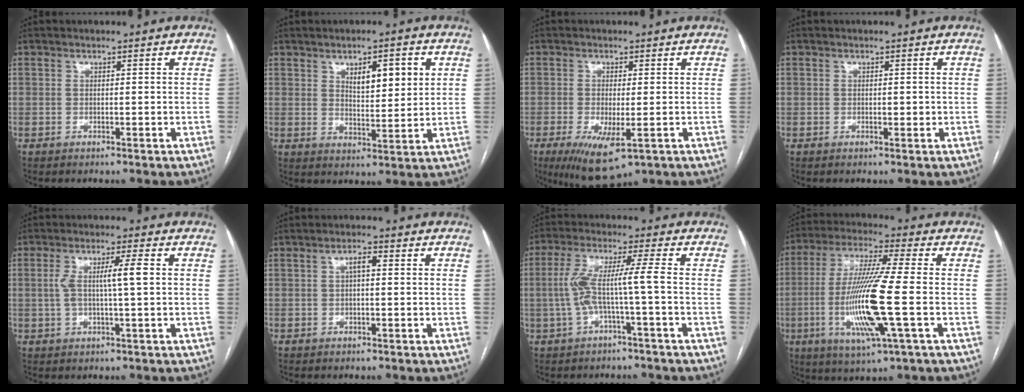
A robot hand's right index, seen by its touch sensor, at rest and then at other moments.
{"total": 6.8, "force": [2.8, 2.2, 5.8], "torque": [-0.093, 0.000, 0.048]}
{"total": 8.2, "force": [-3.3, 2.5, 7.0], "torque": [-0.122, -0.022, -0.044]}
{"total": 0.8, "force": [-0.1, 0.4, 0.7], "torque": [-0.012, -0.001, -0.001]}
{"total": 5.4, "force": [0.4, 0.1, 5.4], "torque": [-0.106, 0.012, 0.011]}
{"total": 2.0, "force": [0.3, 0.5, 1.9], "torque": [-0.034, 0.004, 0.005]}
{"total": 6.7, "force": [-1.4, -0.6, 6.6], "torque": [-0.143, 0.023, -0.022]}
{"total": 15.6, "force": [-3.3, 0.0, 15.3], "torque": [-0.316, -0.016, -0.067]}